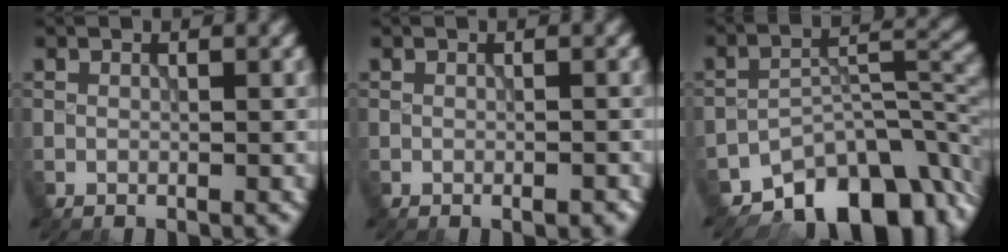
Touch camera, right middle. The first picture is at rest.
{"total": 1.0, "force": [-0.6, 0.3, 0.7], "torque": [-0.011, -0.003, -0.007]}
{"total": 10.9, "force": [-8.5, 4.6, 5.0], "torque": [-0.053, -0.004, -0.139]}